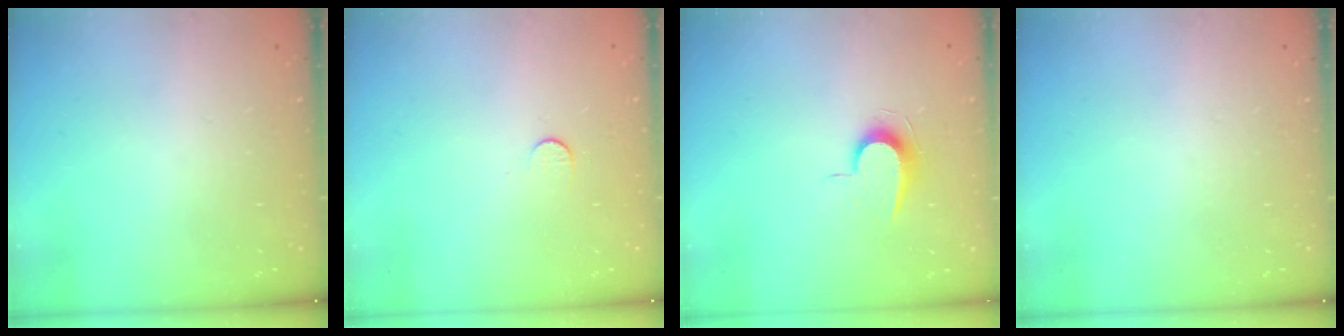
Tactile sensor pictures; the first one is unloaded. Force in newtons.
{"total": 3.7, "press": 3.7, "slide": 0.4}
{"total": 7.1, "press": 7.0, "slide": 0.7}
{"total": 0.0}